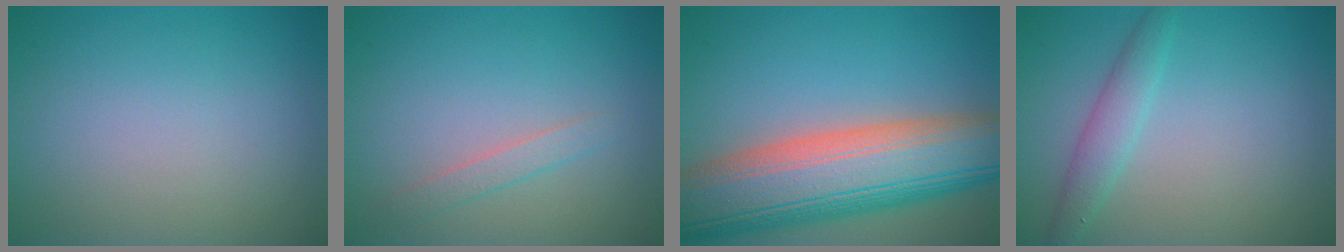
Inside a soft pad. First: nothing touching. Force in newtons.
{"total": 1.4, "press": 1.4, "slide": 0.0}
{"total": 14.2, "press": 14.1, "slide": 1.0}
{"total": 2.3, "press": 2.3, "slide": 0.1}